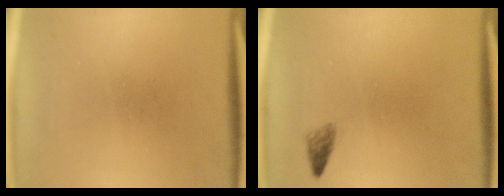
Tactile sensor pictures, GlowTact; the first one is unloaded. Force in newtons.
{"total": 1.1}